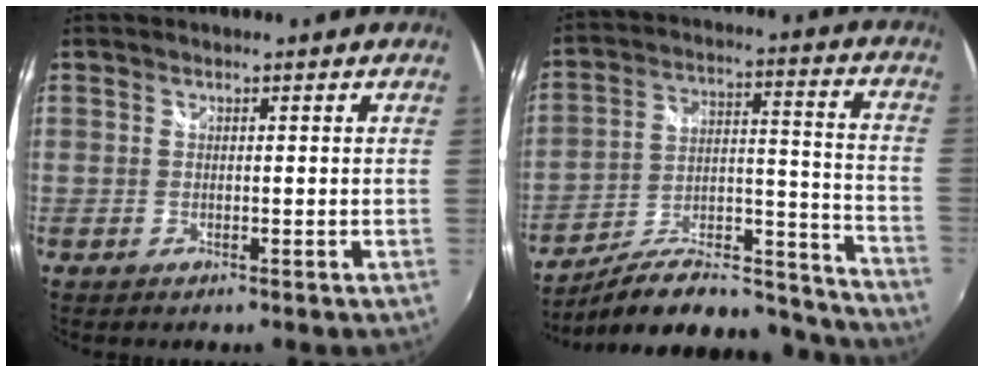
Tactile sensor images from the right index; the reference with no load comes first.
{"total": 23.5, "force": [-20.4, 6.0, 10.1], "torque": [-0.145, 0.011, -0.286]}